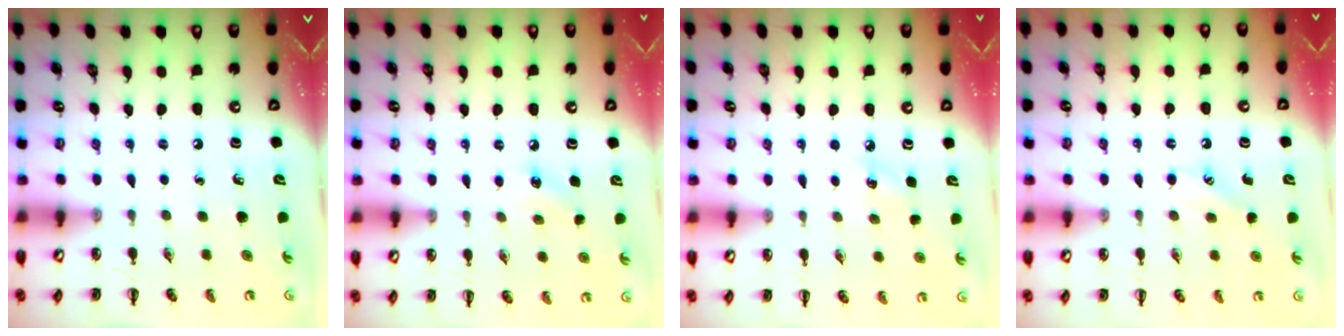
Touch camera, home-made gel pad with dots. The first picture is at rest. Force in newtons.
{"total": 6.2, "press": 6.0, "slide": 1.8}
{"total": 4.0, "press": 3.8, "slide": 1.1}
{"total": 5.5, "press": 5.3, "slide": 1.4}